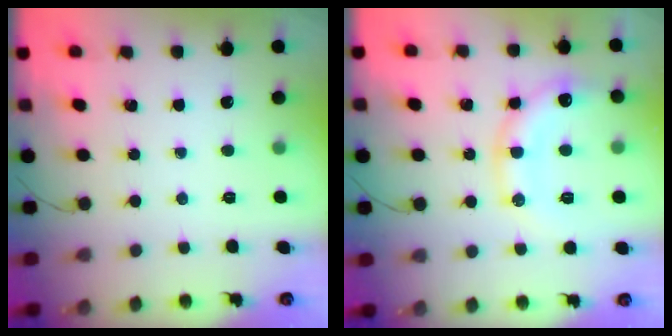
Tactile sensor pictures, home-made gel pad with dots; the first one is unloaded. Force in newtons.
{"total": 14.2, "press": 14.1, "slide": 1.9}